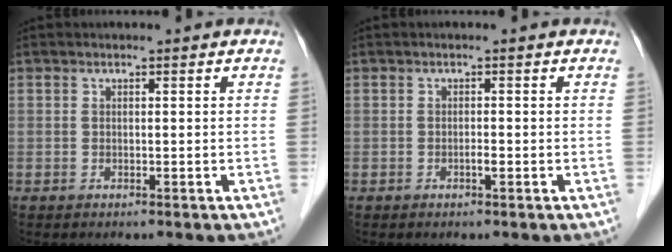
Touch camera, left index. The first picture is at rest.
{"total": 0.7, "force": [-0.4, 0.0, 0.6], "torque": [-0.012, 0.001, -0.005]}